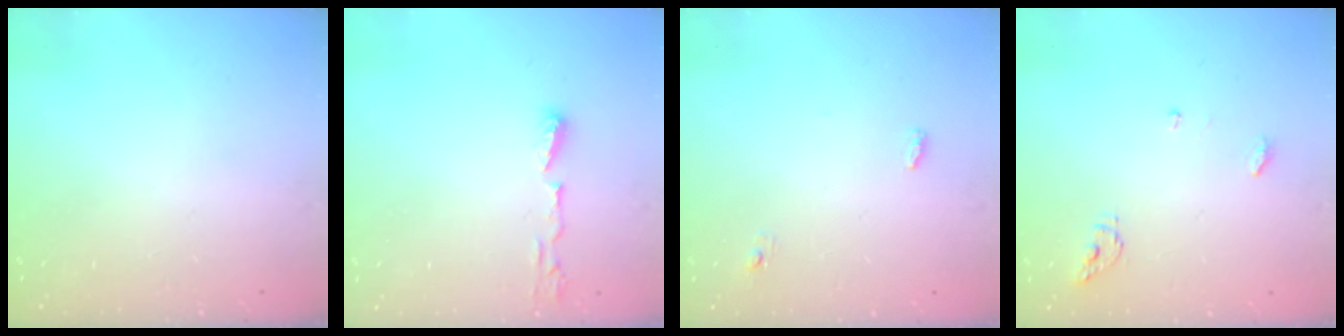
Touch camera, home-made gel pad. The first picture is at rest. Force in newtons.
{"total": 6.0, "press": 5.8, "slide": 1.2}
{"total": 3.5, "press": 3.4, "slide": 0.9}
{"total": 4.8, "press": 4.8, "slide": 0.4}